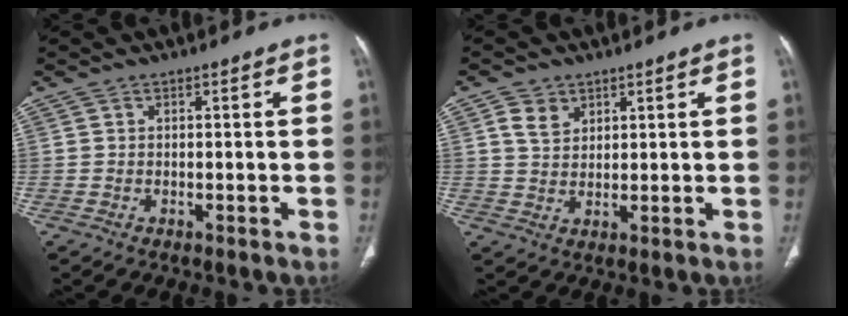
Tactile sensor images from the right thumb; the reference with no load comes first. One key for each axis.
{"total": 4.4, "fx": 2.2, "fy": 3.2, "fz": 2.1, "tx": -0.026, "ty": -0.011, "tz": 0.047}